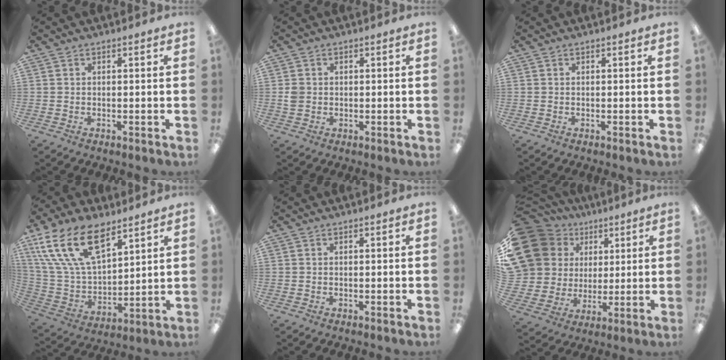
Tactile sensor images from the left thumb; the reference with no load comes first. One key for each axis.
{"total": 2.3, "fx": -0.1, "fy": 2.1, "fz": 1.0, "tx": -0.012, "ty": 0.001, "tz": -0.004}
{"total": 0.0}
{"total": 20.2, "fx": 11.4, "fy": 10.7, "fz": 12.8, "tx": -0.282, "ty": -0.050, "tz": 0.207}
{"total": 0.0}
{"total": 18.1, "fx": 7.4, "fy": 14.8, "fz": 7.3, "tx": -0.168, "ty": -0.024, "tz": 0.157}